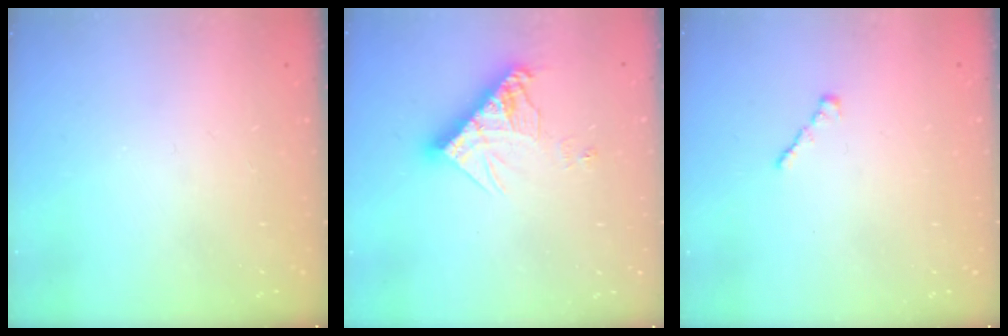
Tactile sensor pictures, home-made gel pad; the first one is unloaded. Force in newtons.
{"total": 12.1, "press": 12.0, "slide": 0.9}
{"total": 1.4, "press": 1.3, "slide": 0.5}